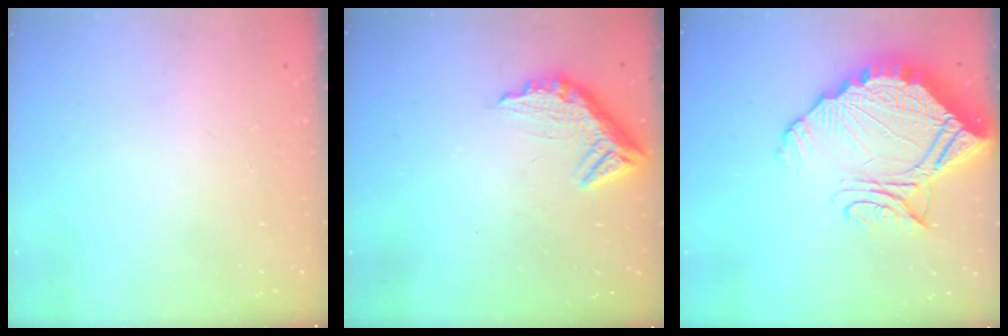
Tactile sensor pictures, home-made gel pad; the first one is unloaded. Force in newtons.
{"total": 10.8, "press": 10.8, "slide": 0.8}
{"total": 19.5, "press": 19.4, "slide": 1.5}